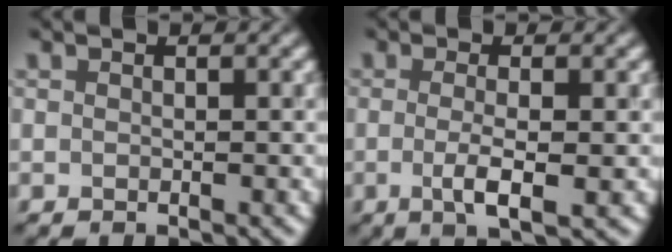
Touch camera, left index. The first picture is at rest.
{"total": 3.1, "force": [-0.6, 0.8, 3.0], "torque": [-0.056, -0.008, -0.009]}